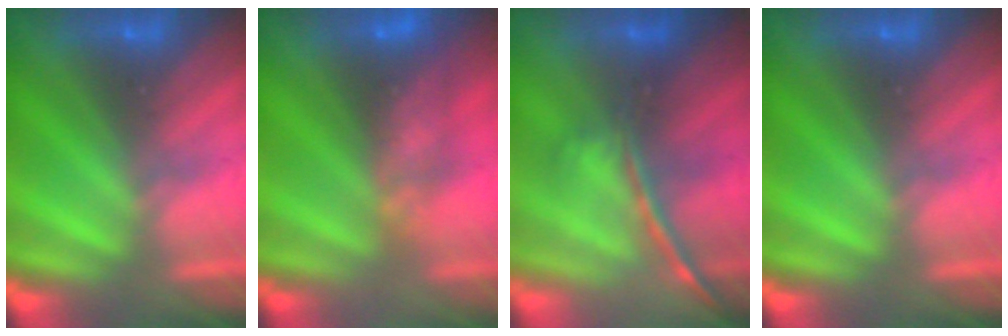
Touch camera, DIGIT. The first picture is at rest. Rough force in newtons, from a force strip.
{"total": 9.1}
{"total": 1.7}
{"total": 0.0}